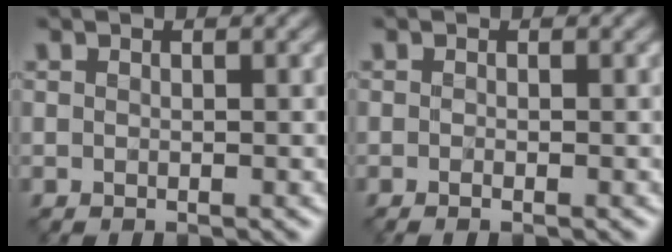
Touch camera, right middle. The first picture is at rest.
{"total": 0.7, "force": [-0.4, 0.0, 0.5], "torque": [-0.014, -0.006, -0.009]}